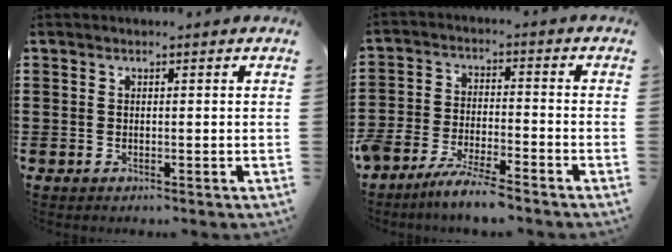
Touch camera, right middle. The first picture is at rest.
{"total": 6.3, "force": [-6.1, 0.0, 1.7], "torque": [-0.045, -0.006, -0.120]}